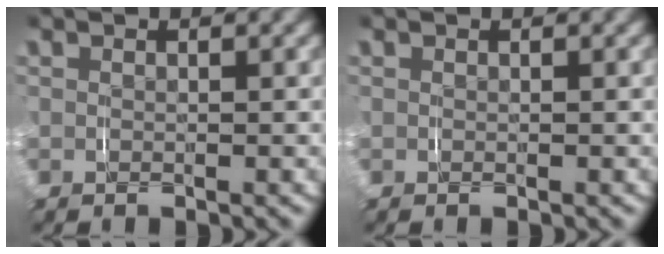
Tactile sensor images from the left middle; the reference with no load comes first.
{"total": 0.0}